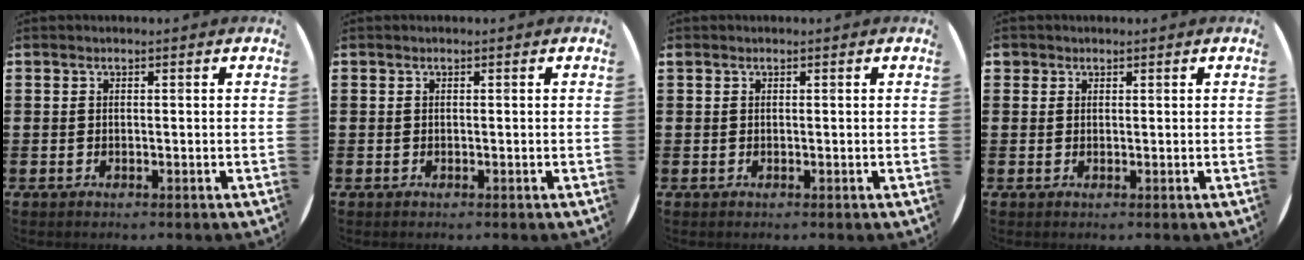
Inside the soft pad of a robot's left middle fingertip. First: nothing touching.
{"total": 0.0}
{"total": 0.0}
{"total": 0.9, "force": [0.7, 0.6, 0.0], "torque": [-0.001, 0.004, 0.014]}